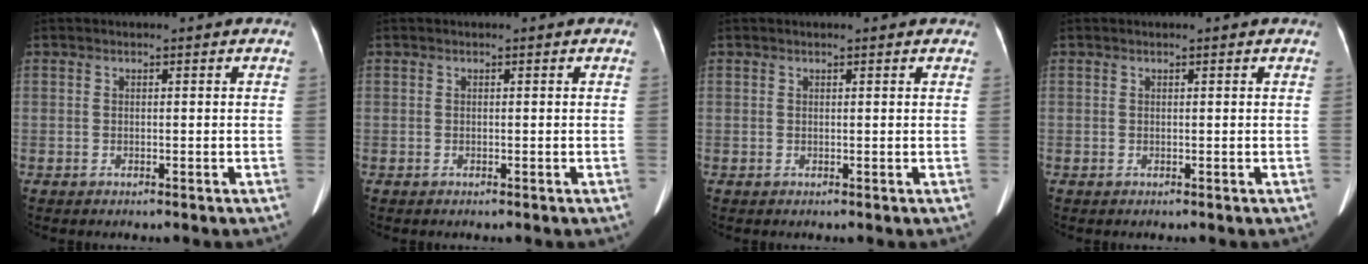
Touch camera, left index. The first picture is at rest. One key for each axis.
{"total": 0.0}
{"total": 2.0, "fx": 1.7, "fy": 0.4, "fz": 1.0, "tx": -0.013, "ty": 0.016, "tz": 0.016}
{"total": 0.6, "fx": 0.6, "fy": 0.2, "fz": 0.2, "tx": -0.008, "ty": 0.015, "tz": 0.002}